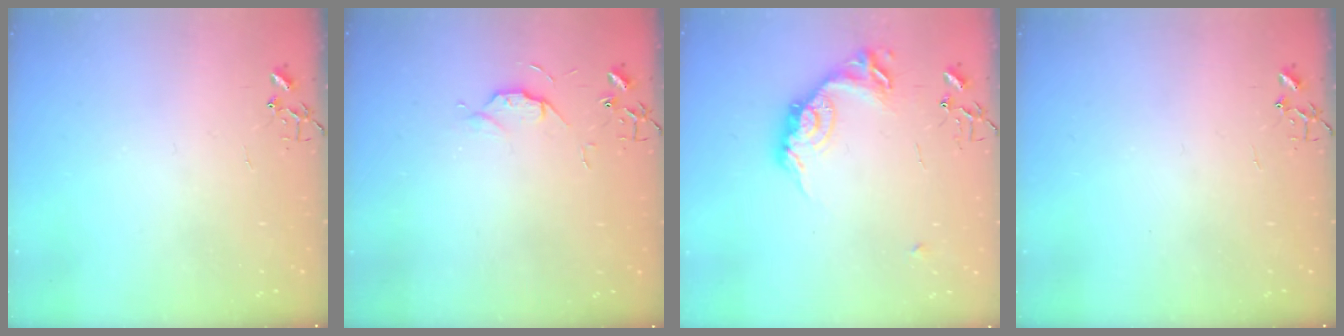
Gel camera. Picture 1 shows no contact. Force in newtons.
{"total": 5.0, "press": 4.9, "slide": 0.7}
{"total": 16.3, "press": 16.3, "slide": 0.9}
{"total": 0.0}